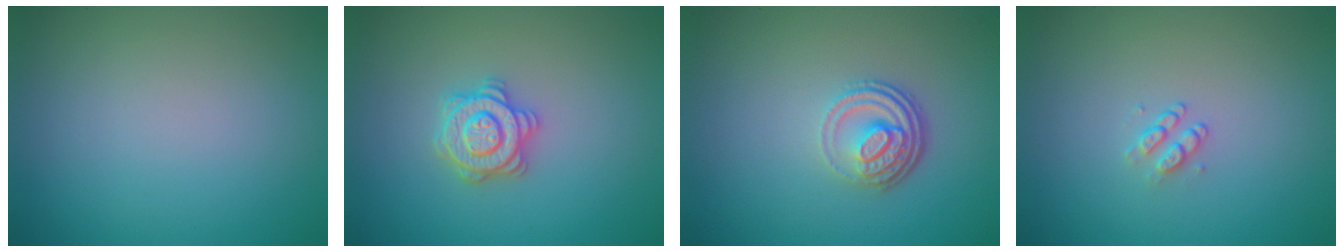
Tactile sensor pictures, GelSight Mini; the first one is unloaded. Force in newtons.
{"total": 3.1, "press": 3.0, "slide": 0.5}
{"total": 3.9, "press": 2.8, "slide": 2.7}
{"total": 1.1, "press": 0.8, "slide": 0.7}